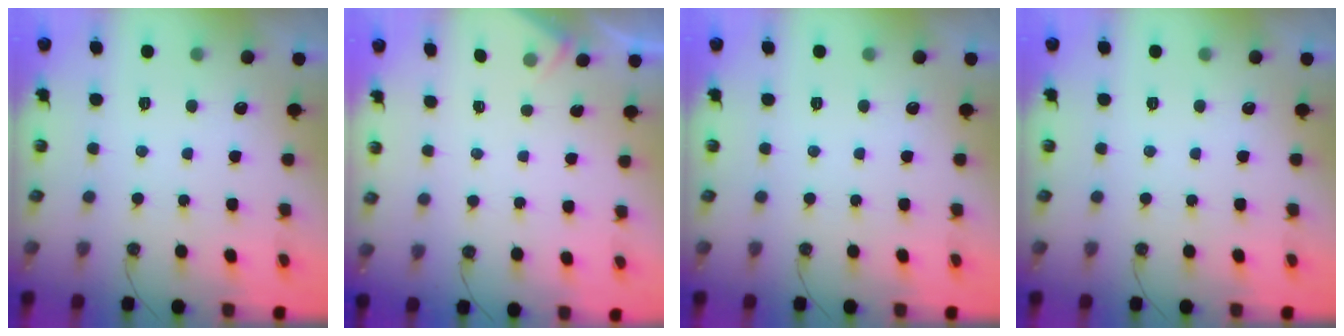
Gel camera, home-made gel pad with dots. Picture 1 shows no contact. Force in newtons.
{"total": 2.5, "press": 2.5, "slide": 0.4}
{"total": 0.0}
{"total": 0.0}